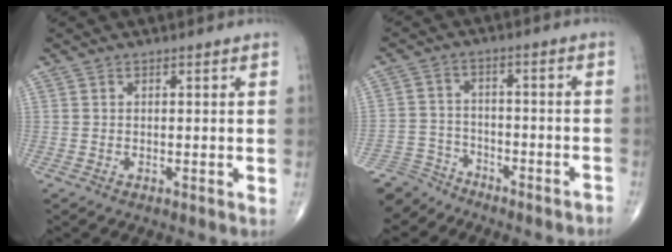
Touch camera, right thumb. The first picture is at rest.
{"total": 9.9, "force": [-9.3, 3.4, -0.1], "torque": [0.008, 0.053, -0.171]}